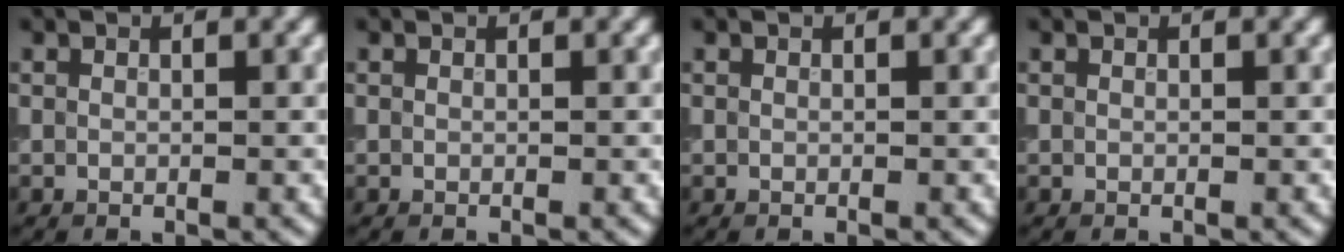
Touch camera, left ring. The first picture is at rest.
{"total": 0.0}
{"total": 0.0}
{"total": 0.0}